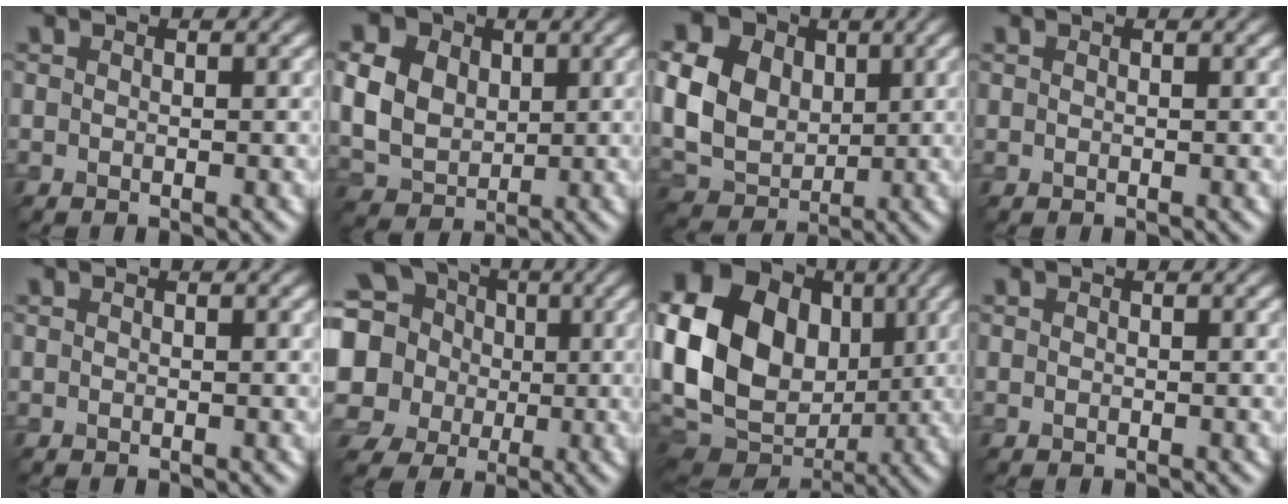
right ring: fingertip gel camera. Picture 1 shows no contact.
{"total": 11.9, "force": [3.4, 9.4, 6.4], "torque": [-0.152, 0.030, 0.051]}
{"total": 10.9, "force": [2.0, 8.5, 6.6], "torque": [-0.151, 0.022, 0.019]}
{"total": 0.0}
{"total": 0.0}
{"total": 16.0, "force": [1.4, 14.7, 6.2], "torque": [-0.188, 0.027, -0.023]}
{"total": 18.6, "force": [1.5, 15.0, 10.9], "torque": [-0.240, 0.009, 0.022]}
{"total": 0.0}